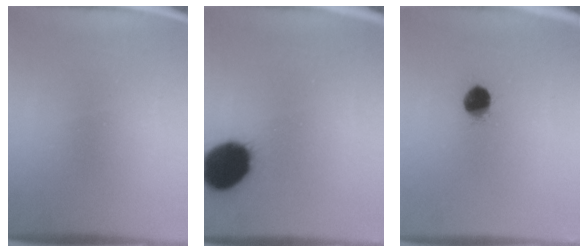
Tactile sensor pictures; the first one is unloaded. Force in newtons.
{"total": 17.9}
{"total": 6.6}